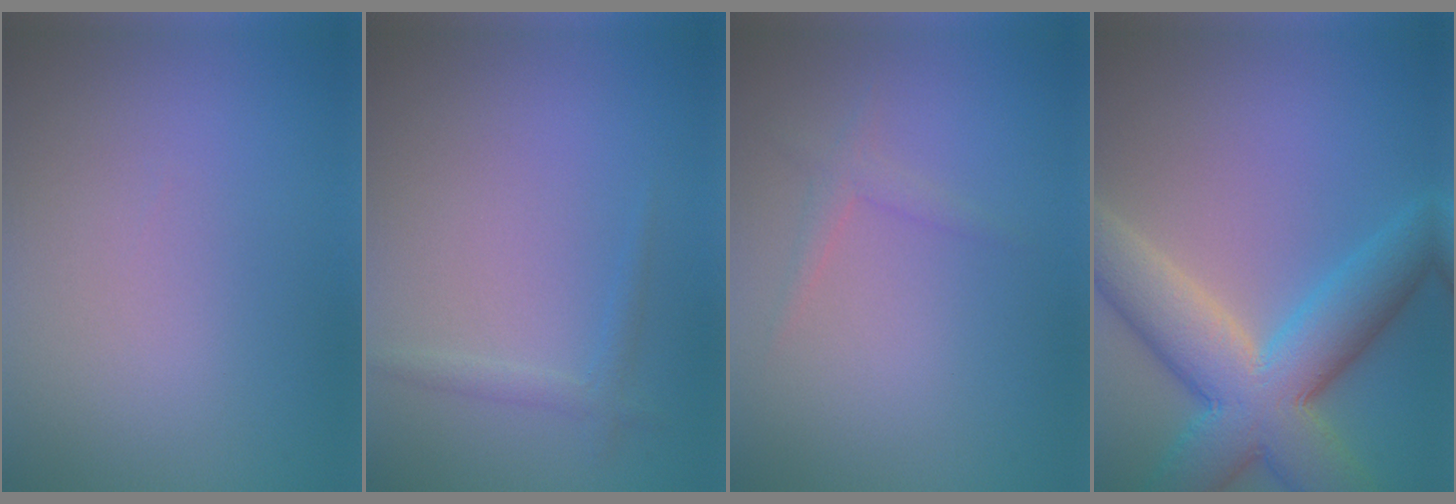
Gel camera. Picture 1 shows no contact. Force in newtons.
{"total": 1.2, "press": 1.2, "slide": 0.0}
{"total": 1.2, "press": 1.1, "slide": 0.1}
{"total": 8.9, "press": 8.8, "slide": 0.8}